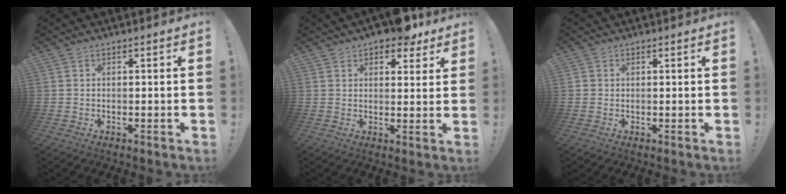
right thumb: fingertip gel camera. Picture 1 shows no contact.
{"total": 7.9, "force": [6.2, 3.2, 3.7], "torque": [-0.042, -0.035, 0.110]}
{"total": 0.9, "force": [0.3, 0.9, 0.0], "torque": [0.001, 0.001, 0.005]}